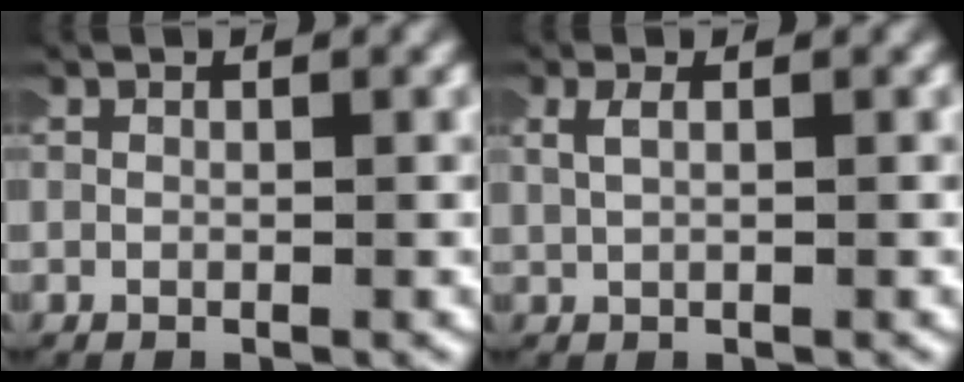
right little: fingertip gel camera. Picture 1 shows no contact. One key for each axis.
{"total": 1.3, "fx": 0.7, "fy": 0.3, "fz": 1.0, "tx": -0.023, "ty": 0.004, "tz": 0.015}